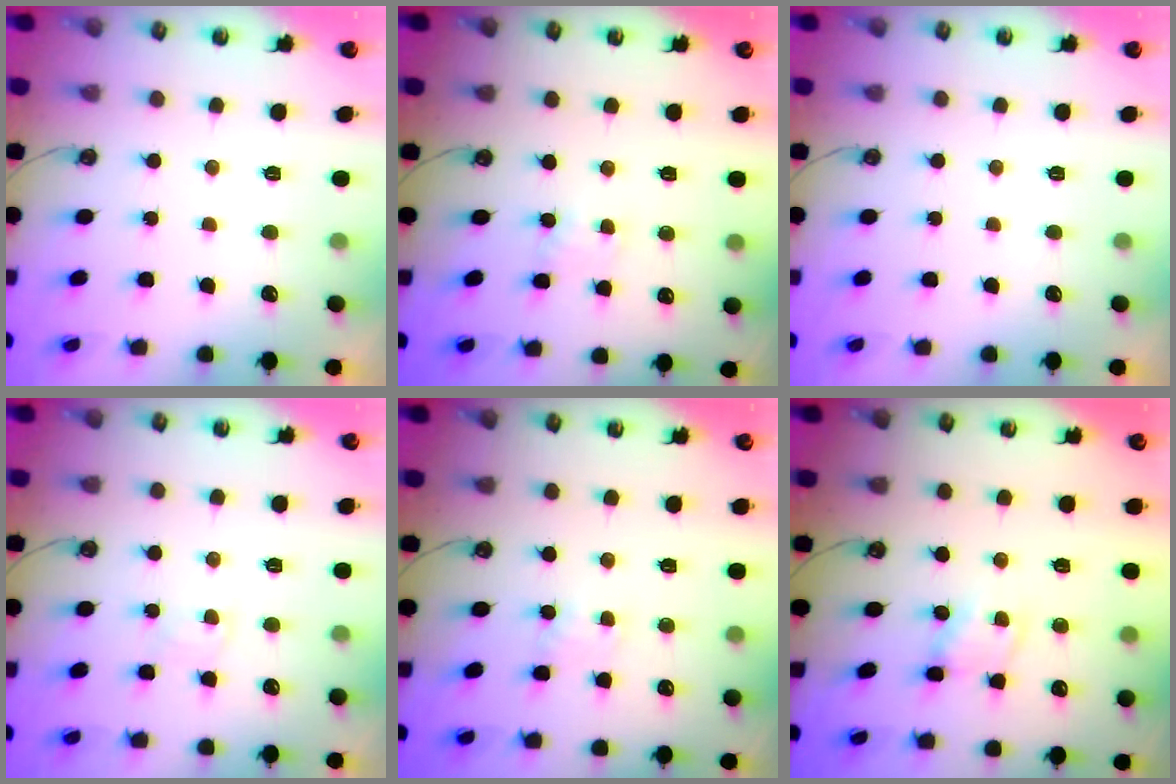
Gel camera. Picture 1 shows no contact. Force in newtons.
{"total": 1.9, "press": 1.9, "slide": 0.3}
{"total": 0.0}
{"total": 2.8, "press": 2.8, "slide": 0.4}
{"total": 1.9, "press": 1.9, "slide": 0.3}
{"total": 2.1, "press": 2.1, "slide": 0.3}